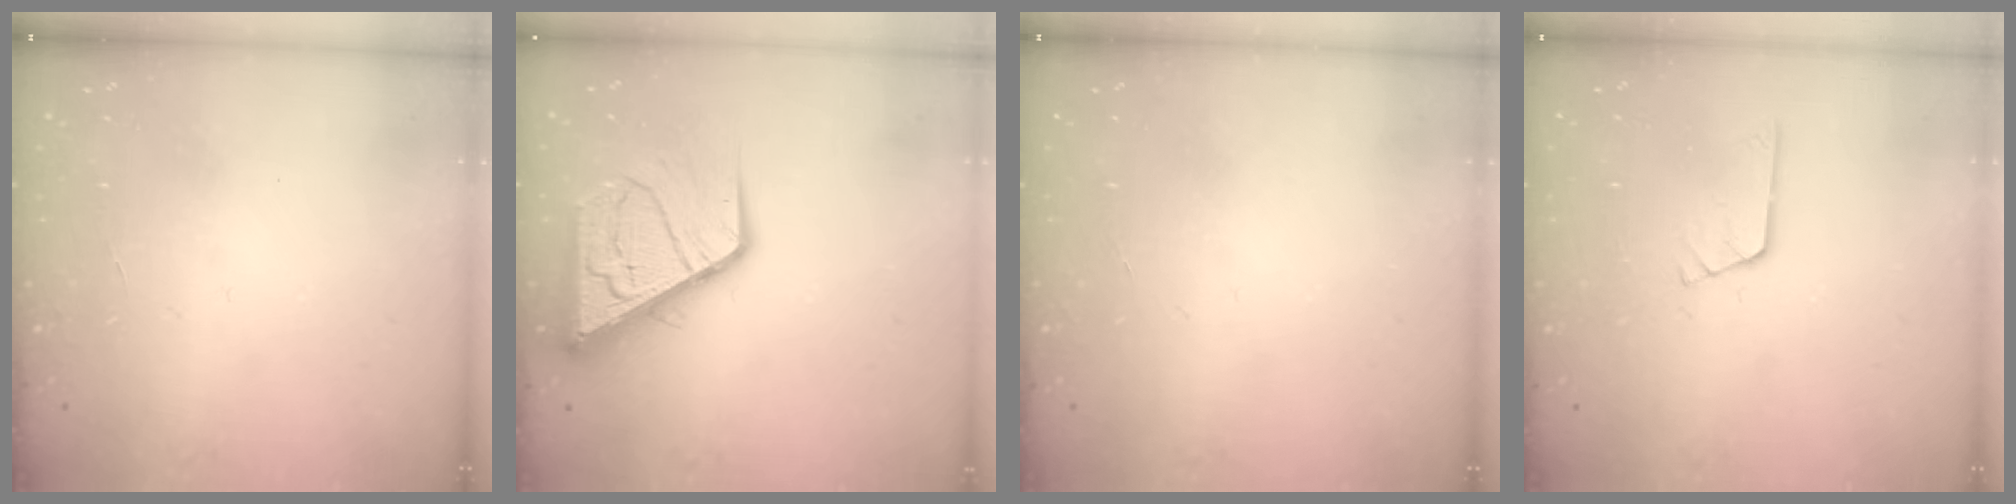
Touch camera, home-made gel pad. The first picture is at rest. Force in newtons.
{"total": 12.0, "press": 11.9, "slide": 1.4}
{"total": 0.0}
{"total": 4.1, "press": 4.1, "slide": 0.3}